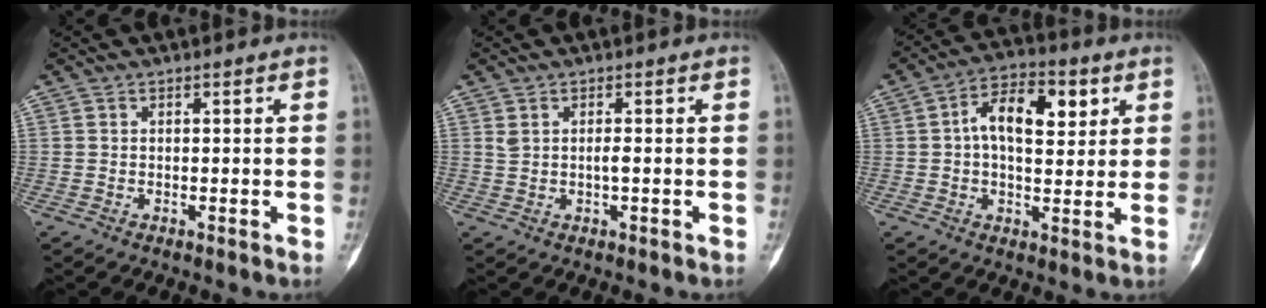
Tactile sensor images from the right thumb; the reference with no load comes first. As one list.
[{"total": 1.9, "force": [0.3, 0.6, 1.8], "torque": [-0.041, 0.006, 0.013]}, {"total": 12.1, "force": [3.2, 6.4, 9.7], "torque": [-0.130, 0.008, 0.044]}]